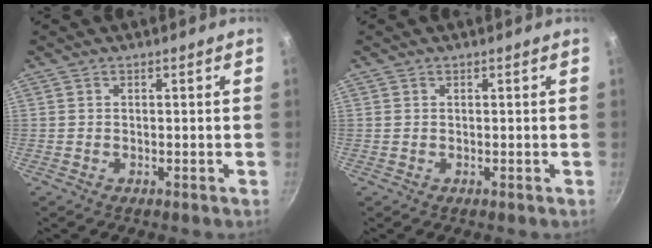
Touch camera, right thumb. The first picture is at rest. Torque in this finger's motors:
{"motor_torque": [0.31, -0.33, -0.64, 0.23, 0.02]}